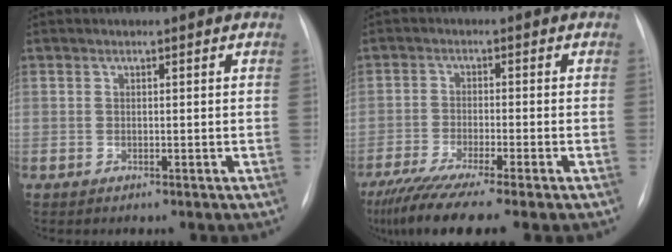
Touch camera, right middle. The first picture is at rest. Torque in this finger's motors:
{"motor_torque": [1.15, -0.99, 0.25, 0.08]}